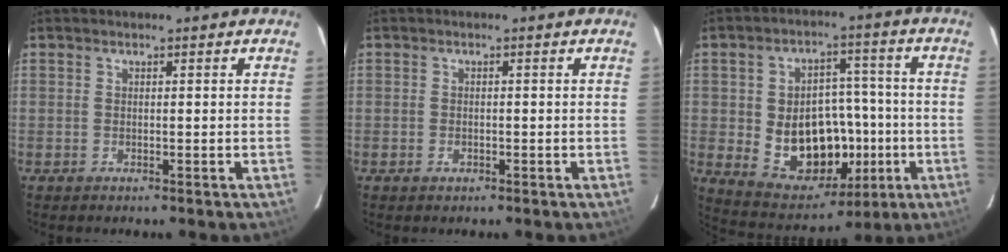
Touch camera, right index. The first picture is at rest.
{"total": 1.2, "force": [-0.6, 0.9, 0.6], "torque": [-0.011, 0.001, -0.010]}
{"total": 17.1, "force": [-3.1, 12.5, 11.1], "torque": [-0.219, 0.013, -0.017]}